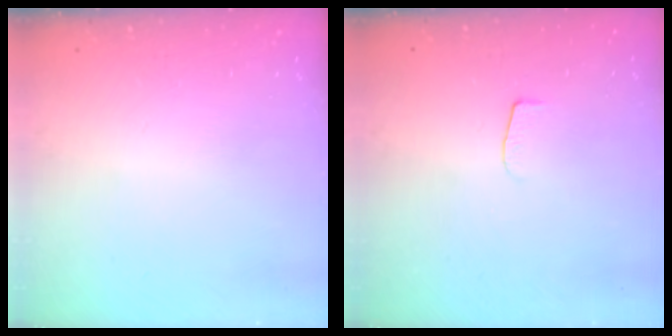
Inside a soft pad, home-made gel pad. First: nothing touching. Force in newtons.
{"total": 4.0, "press": 4.0, "slide": 0.2}